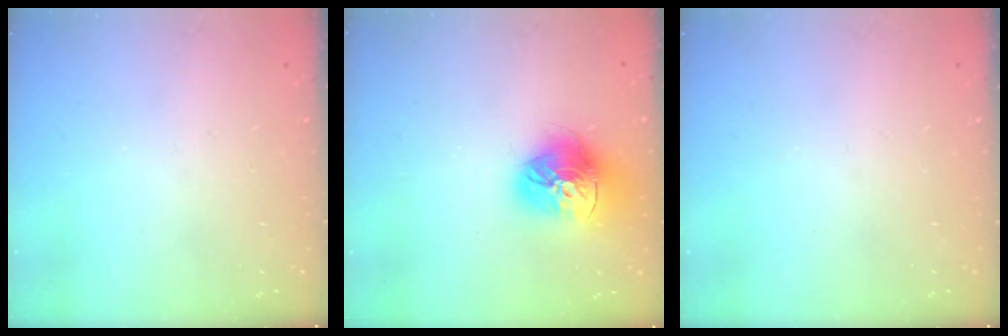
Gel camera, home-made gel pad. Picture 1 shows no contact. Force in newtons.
{"total": 17.9, "press": 17.9, "slide": 1.6}
{"total": 0.0}